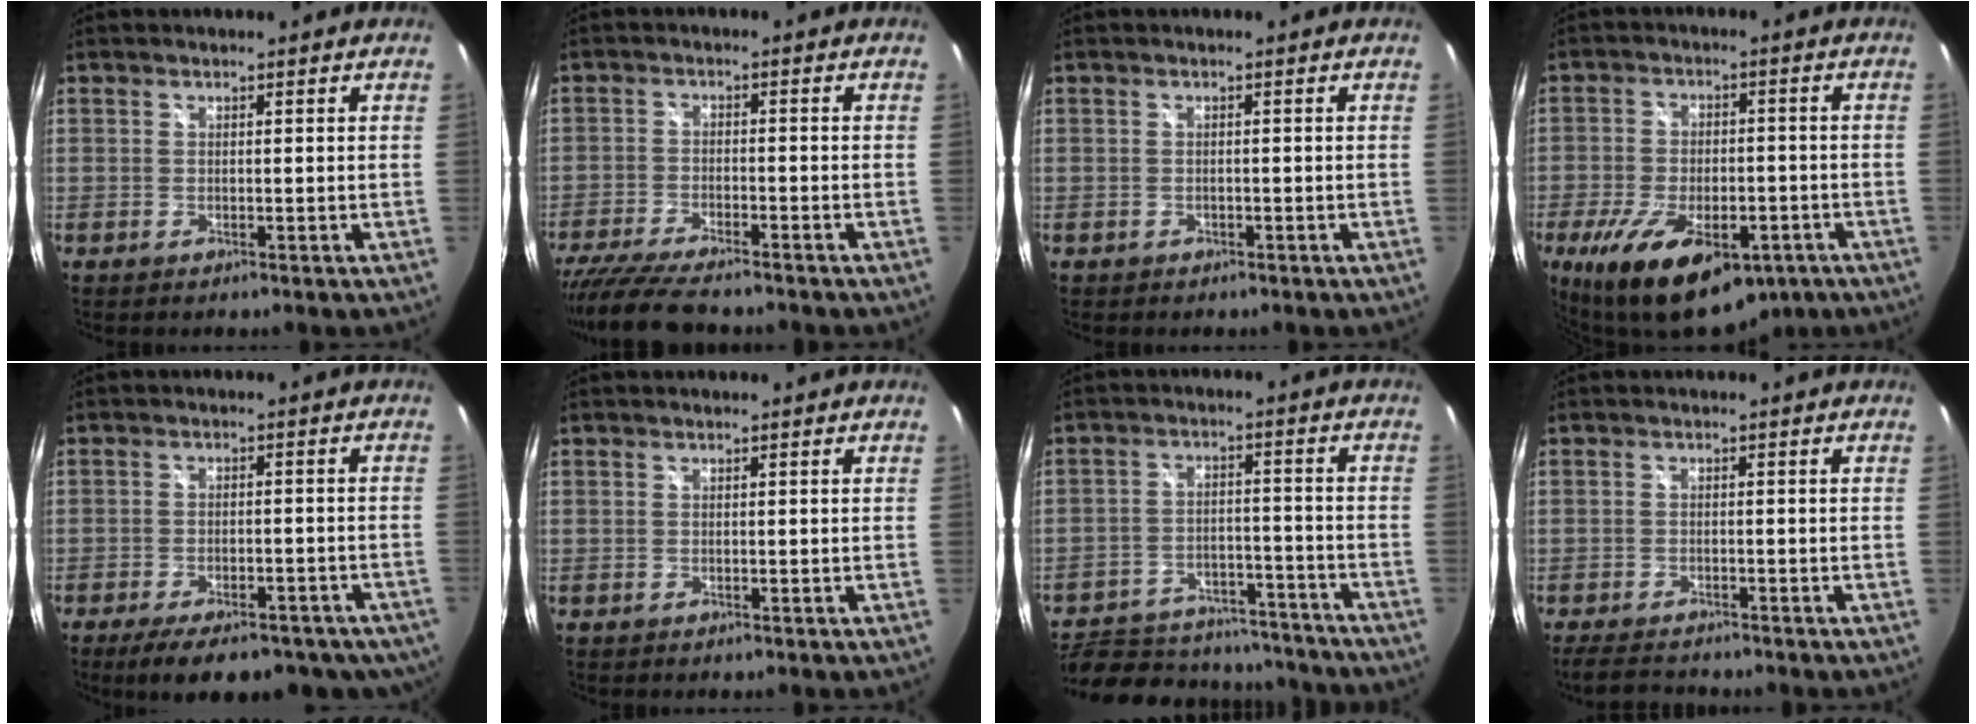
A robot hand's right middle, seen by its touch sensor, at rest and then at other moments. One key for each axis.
{"total": 10.8, "fx": -9.4, "fy": 1.6, "fz": 5.1, "tx": -0.123, "ty": -0.037, "tz": -0.165}
{"total": 1.1, "fx": -0.6, "fy": 0.9, "fz": 0.2, "tx": -0.007, "ty": -0.002, "tz": -0.007}
{"total": 20.0, "fx": -11.0, "fy": 9.5, "fz": 13.8, "tx": -0.273, "ty": -0.040, "tz": -0.161}
{"total": 17.0, "fx": -12.5, "fy": 6.9, "fz": 9.3, "tx": -0.162, "ty": -0.021, "tz": -0.156}
{"total": 0.0}
{"total": 22.6, "fx": -17.7, "fy": 10.7, "fz": 9.3, "tx": -0.208, "ty": 0.007, "tz": -0.222}
{"total": 5.4, "fx": -4.9, "fy": 1.4, "fz": 1.9, "tx": -0.052, "ty": -0.014, "tz": -0.082}